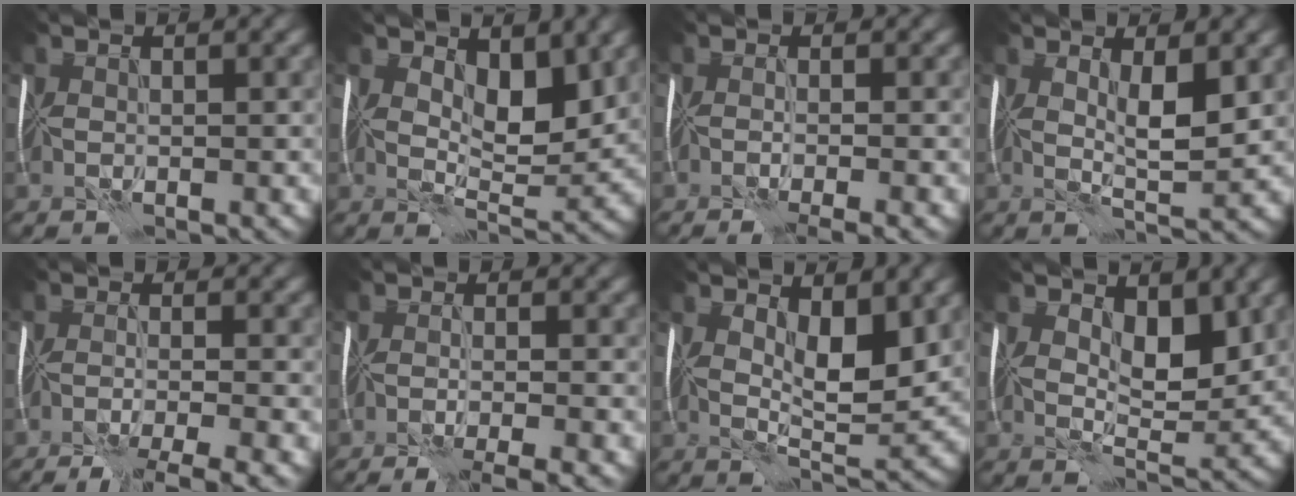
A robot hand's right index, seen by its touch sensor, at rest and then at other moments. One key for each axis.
{"total": 5.0, "fx": 2.2, "fy": 2.3, "fz": 3.8, "tx": -0.059, "ty": -0.012, "tz": 0.039}
{"total": 3.8, "fx": -2.3, "fy": 0.9, "fz": 2.9, "tx": -0.029, "ty": -0.003, "tz": -0.030}
{"total": 3.8, "fx": 1.0, "fy": 0.9, "fz": 3.5, "tx": -0.065, "ty": -0.003, "tz": 0.021}
{"total": 7.4, "fx": -5.6, "fy": 1.3, "fz": 4.6, "tx": -0.070, "ty": -0.019, "tz": -0.081}
{"total": 5.8, "fx": -4.2, "fy": 1.1, "fz": 3.8, "tx": -0.047, "ty": -0.014, "tz": -0.056}
{"total": 5.5, "fx": 1.8, "fy": 2.2, "fz": 4.7, "tx": -0.083, "ty": -0.008, "tz": 0.035}
{"total": 4.5, "fx": 1.9, "fy": 2.1, "fz": 3.4, "tx": -0.056, "ty": -0.010, "tz": 0.035}